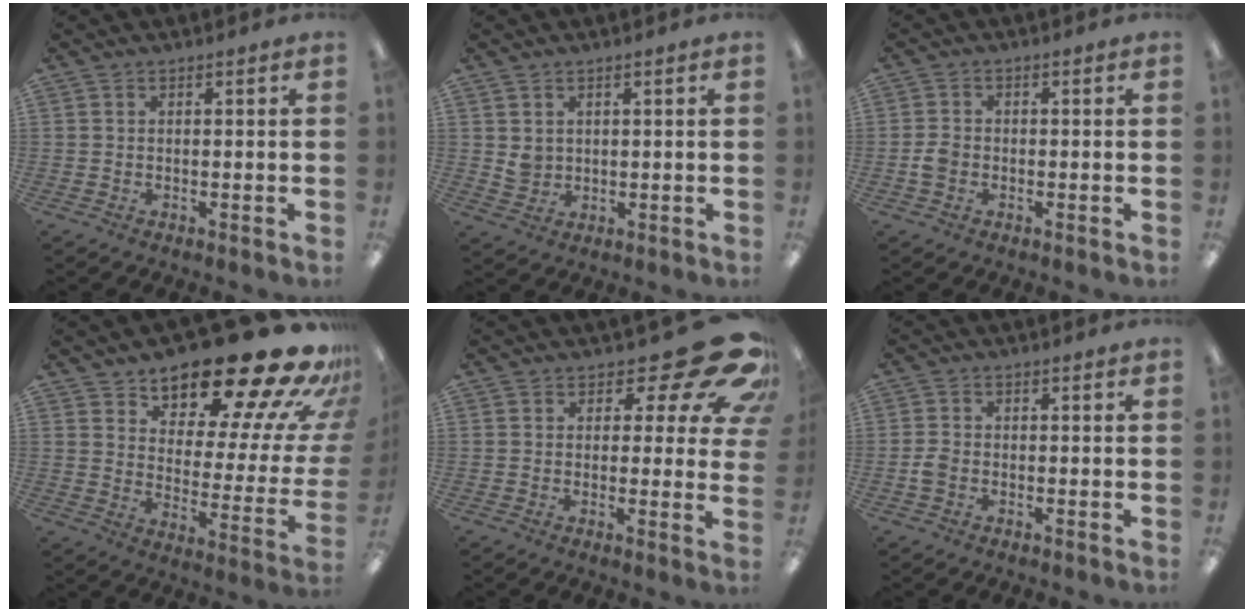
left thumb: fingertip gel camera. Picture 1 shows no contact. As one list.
[{"total": 3.6, "force": [1.7, 2.6, 1.7], "torque": [-0.029, -0.003, 0.032]}, {"total": 3.3, "force": [-1.2, 2.4, 1.9], "torque": [-0.032, 0.009, -0.020]}, {"total": 23.2, "force": [18.5, 6.8, 12.2], "torque": [-0.160, -0.139, 0.300]}, {"total": 14.8, "force": [8.4, 6.1, 10.6], "torque": [-0.136, -0.062, 0.141]}, {"total": 2.8, "force": [-1.1, 1.9, 1.8], "torque": [-0.030, 0.007, -0.018]}]